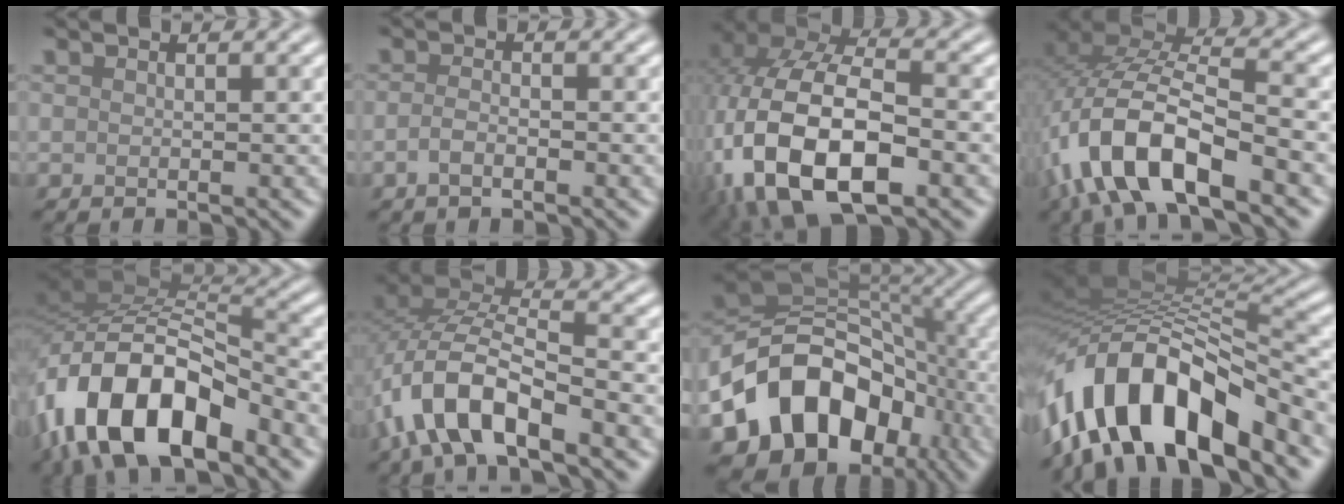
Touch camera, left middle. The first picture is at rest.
{"total": 1.5, "force": [-0.8, 0.5, 1.1], "torque": [-0.026, 0.000, -0.018]}
{"total": 15.1, "force": [-5.0, 8.7, 11.2], "torque": [-0.244, -0.021, -0.086]}
{"total": 12.3, "force": [-5.2, 5.2, 9.9], "torque": [-0.211, -0.002, -0.098]}
{"total": 14.7, "force": [-7.4, 7.1, 10.5], "torque": [-0.200, 0.003, -0.145]}
{"total": 9.5, "force": [-4.7, 3.9, 7.2], "torque": [-0.146, 0.010, -0.093]}
{"total": 13.9, "force": [-6.2, 10.0, 7.5], "torque": [-0.135, 0.001, -0.114]}
{"total": 13.0, "force": [-6.6, 5.7, 9.5], "torque": [-0.157, 0.003, -0.116]}